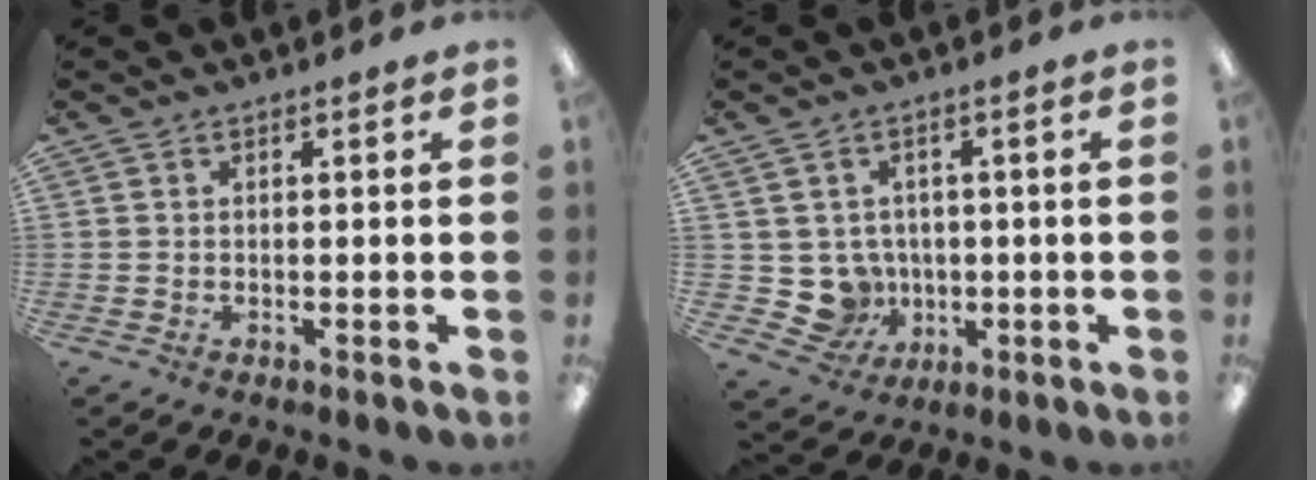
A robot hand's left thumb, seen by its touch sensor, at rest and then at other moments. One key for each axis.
{"total": 6.7, "fx": 0.4, "fy": 6.5, "fz": 1.6, "tx": -0.052, "ty": -0.007, "tz": 0.016}